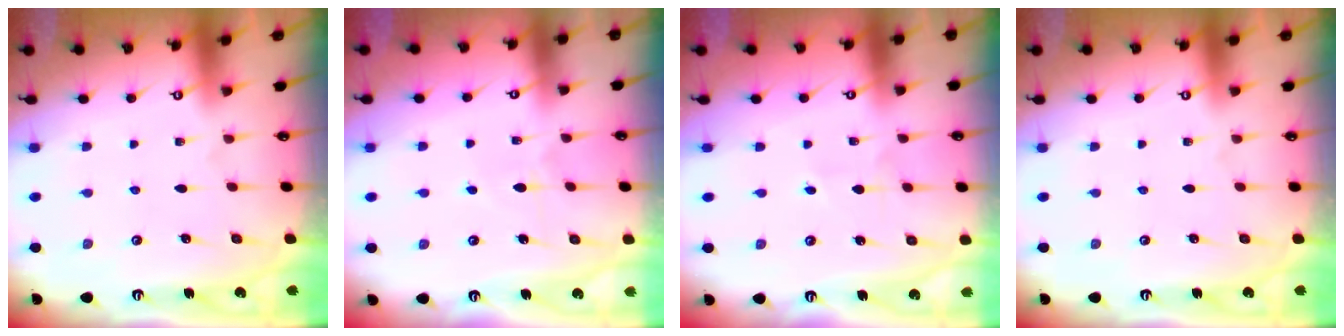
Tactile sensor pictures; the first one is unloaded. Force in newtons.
{"total": 3.9, "press": 3.9, "slide": 0.5}
{"total": 1.5, "press": 1.5, "slide": 0.1}
{"total": 0.0}